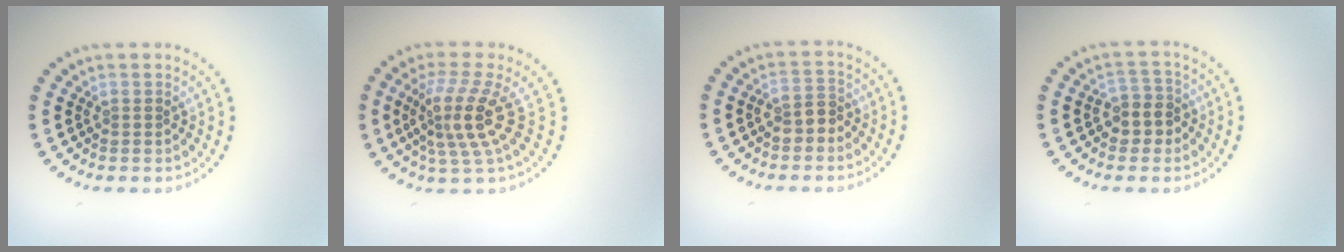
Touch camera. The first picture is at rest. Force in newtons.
{"total": 4.3, "press": 3.1, "slide": 3.0}
{"total": 2.1, "press": 2.0, "slide": 0.8}
{"total": 2.6, "press": 2.2, "slide": 1.3}